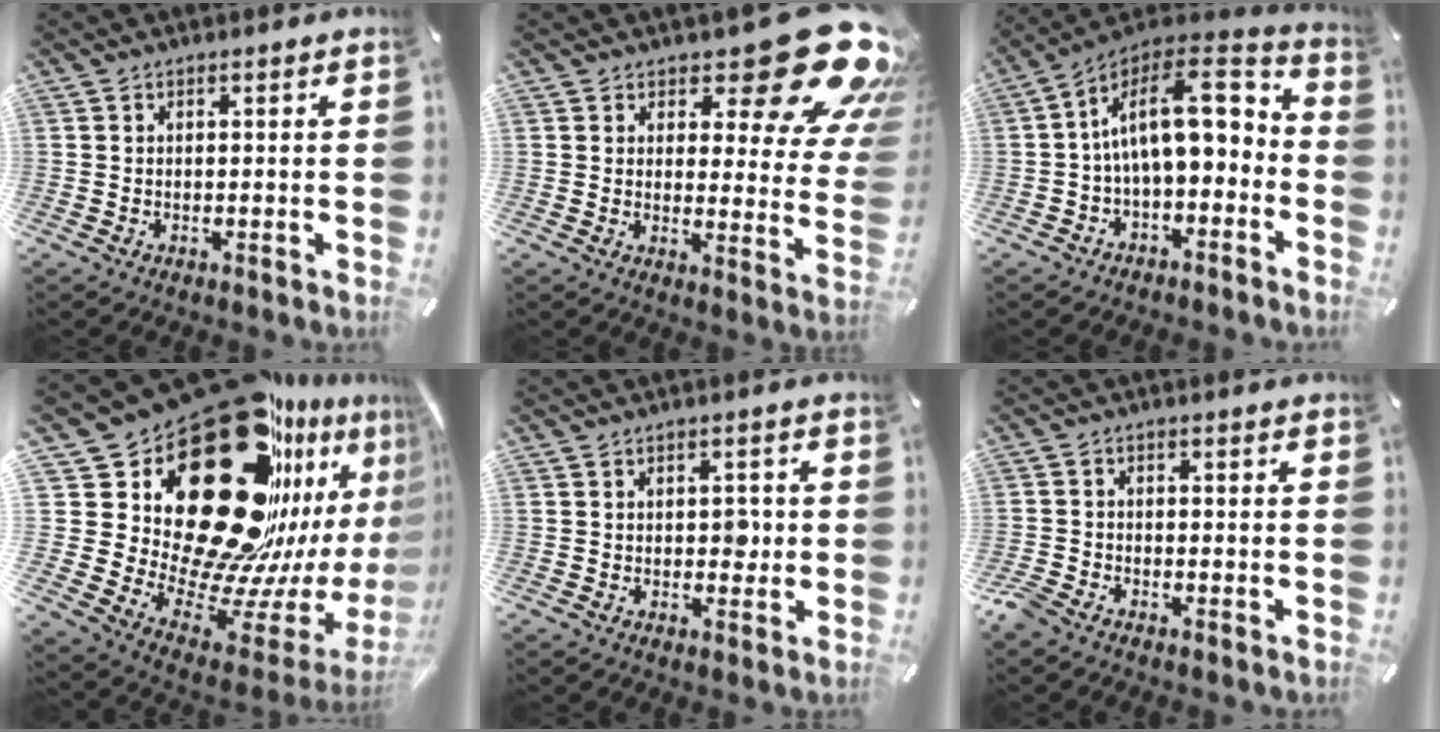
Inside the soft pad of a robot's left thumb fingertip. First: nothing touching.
{"total": 20.5, "force": [12.1, 7.8, 14.6], "torque": [-0.175, -0.086, 0.196]}
{"total": 16.7, "force": [1.8, 9.4, 13.7], "torque": [-0.228, -0.002, 0.031]}
{"total": 42.0, "force": [19.2, 23.0, 29.4], "torque": [-0.417, -0.244, 0.411]}
{"total": 3.3, "force": [0.0, 2.3, 2.4], "torque": [-0.021, -0.004, -0.007]}
{"total": 2.6, "force": [-2.2, 1.1, 0.9], "torque": [-0.028, 0.007, -0.046]}